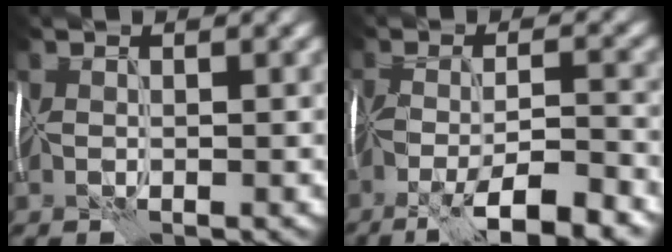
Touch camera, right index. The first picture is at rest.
{"total": 7.9, "force": [-4.7, 1.6, 6.2], "torque": [-0.097, -0.002, -0.086]}